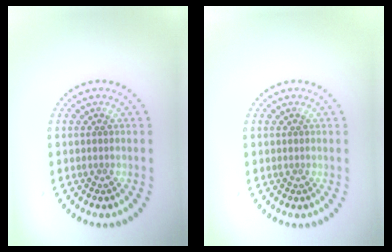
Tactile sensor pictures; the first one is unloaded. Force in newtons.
{"total": 0.0}